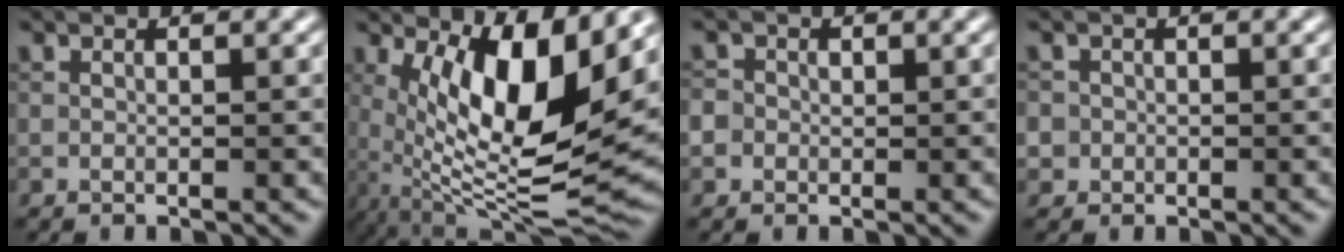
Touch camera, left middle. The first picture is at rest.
{"total": 12.1, "force": [2.5, 3.7, 11.3], "torque": [-0.199, -0.020, 0.050]}
{"total": 3.0, "force": [0.3, 2.7, 1.1], "torque": [-0.003, 0.019, -0.022]}
{"total": 1.5, "force": [-0.2, 1.5, 0.1], "torque": [0.009, 0.001, -0.005]}